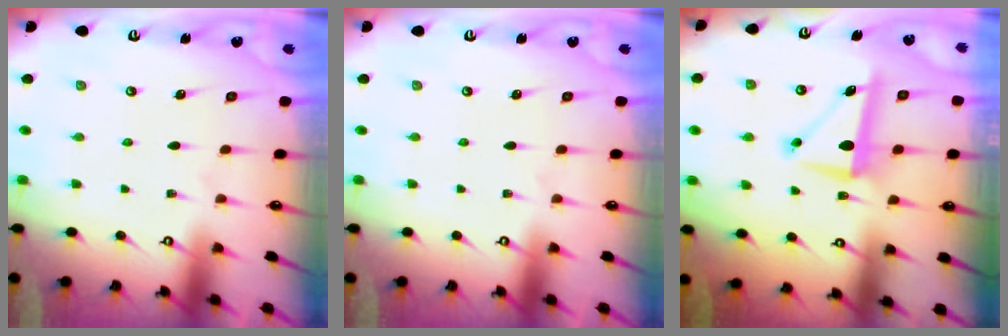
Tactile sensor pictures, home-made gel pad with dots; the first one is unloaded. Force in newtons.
{"total": 0.0}
{"total": 8.3, "press": 8.1, "slide": 1.7}